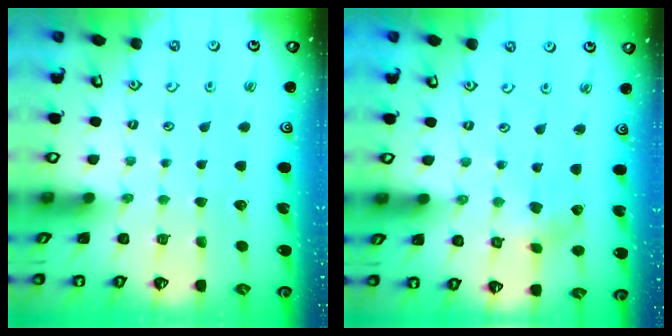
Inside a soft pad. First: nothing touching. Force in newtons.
{"total": 1.6, "press": 1.6, "slide": 0.2}